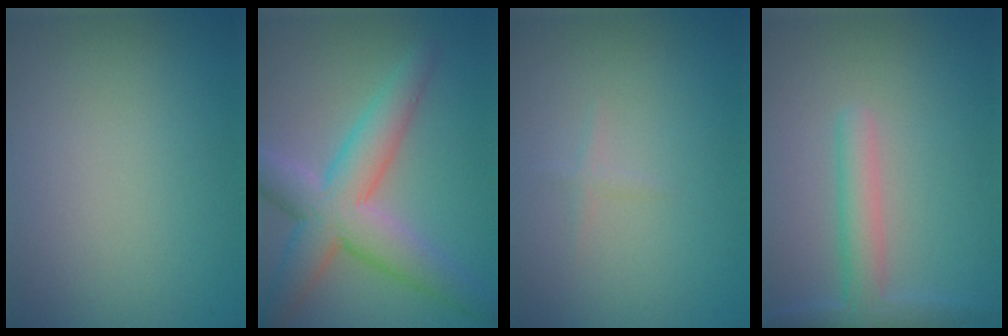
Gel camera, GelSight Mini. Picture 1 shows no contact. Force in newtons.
{"total": 6.9, "press": 6.9, "slide": 0.2}
{"total": 0.6, "press": 0.6, "slide": 0.0}
{"total": 3.1, "press": 3.0, "slide": 0.3}